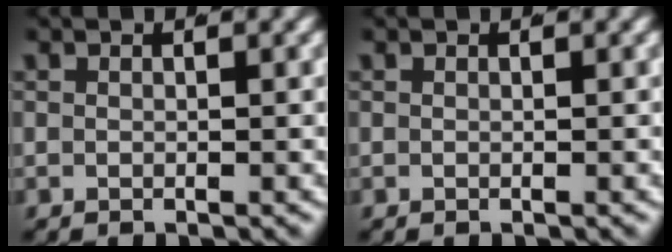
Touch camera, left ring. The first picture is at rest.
{"total": 0.0}